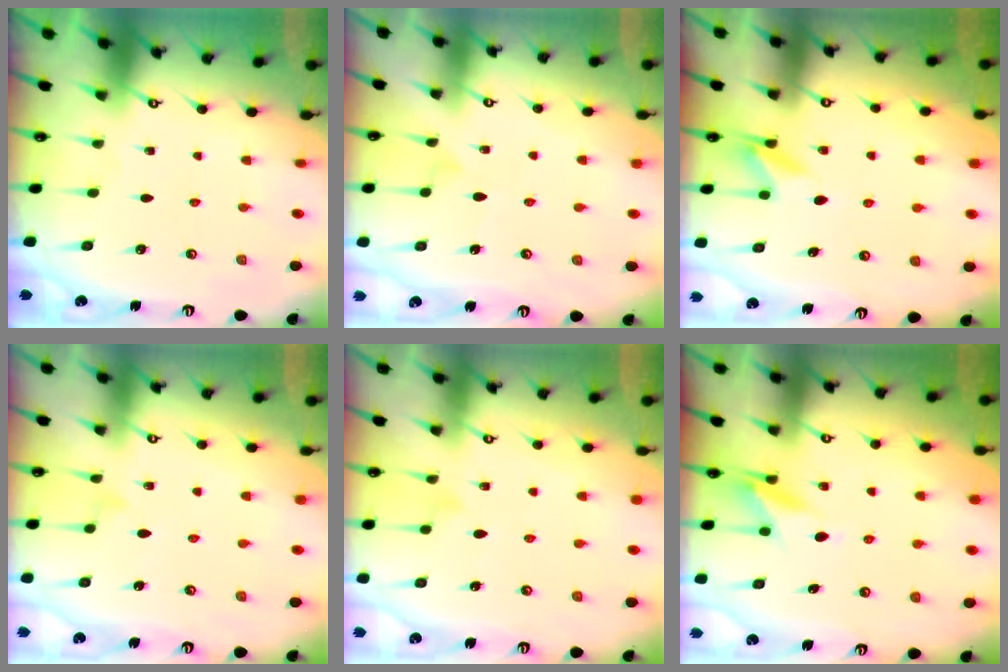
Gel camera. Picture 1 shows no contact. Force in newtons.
{"total": 5.9, "press": 5.9, "slide": 0.4}
{"total": 8.5, "press": 8.4, "slide": 1.1}
{"total": 8.6, "press": 8.6, "slide": 0.6}
{"total": 9.0, "press": 9.0, "slide": 0.5}
{"total": 8.8, "press": 8.7, "slide": 0.8}